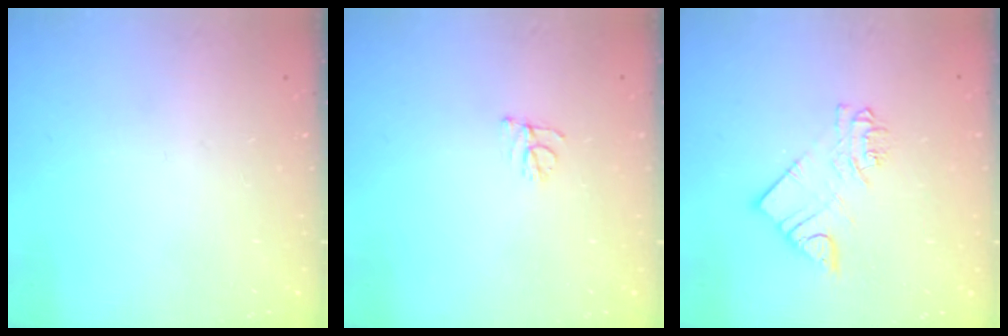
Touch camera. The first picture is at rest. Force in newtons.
{"total": 5.6, "press": 5.5, "slide": 0.6}
{"total": 6.1, "press": 6.1, "slide": 0.3}